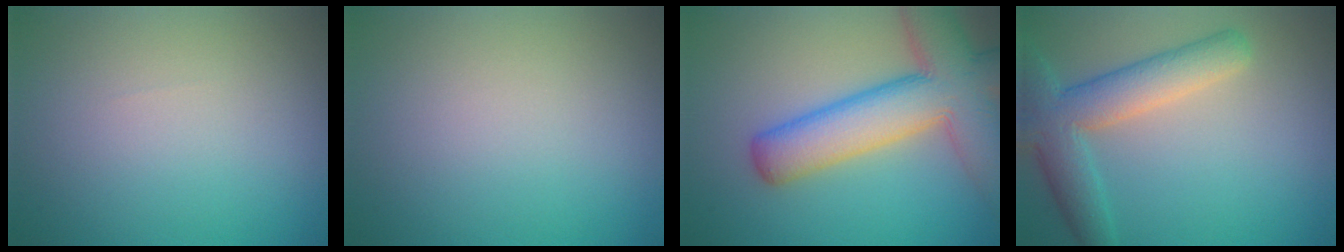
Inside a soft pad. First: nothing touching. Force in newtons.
{"total": 0.0}
{"total": 10.0, "press": 10.0, "slide": 0.7}
{"total": 6.0, "press": 6.0, "slide": 0.4}